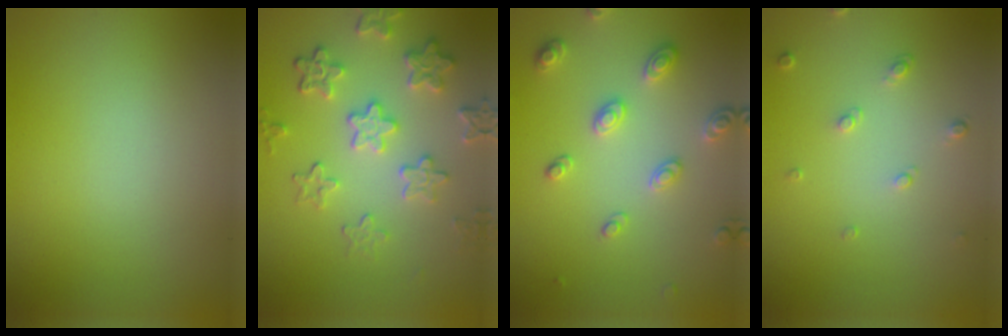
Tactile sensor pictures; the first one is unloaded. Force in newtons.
{"total": 4.8, "press": 4.1, "slide": 2.6}
{"total": 2.9, "press": 2.7, "slide": 1.0}
{"total": 1.1, "press": 0.8, "slide": 0.8}